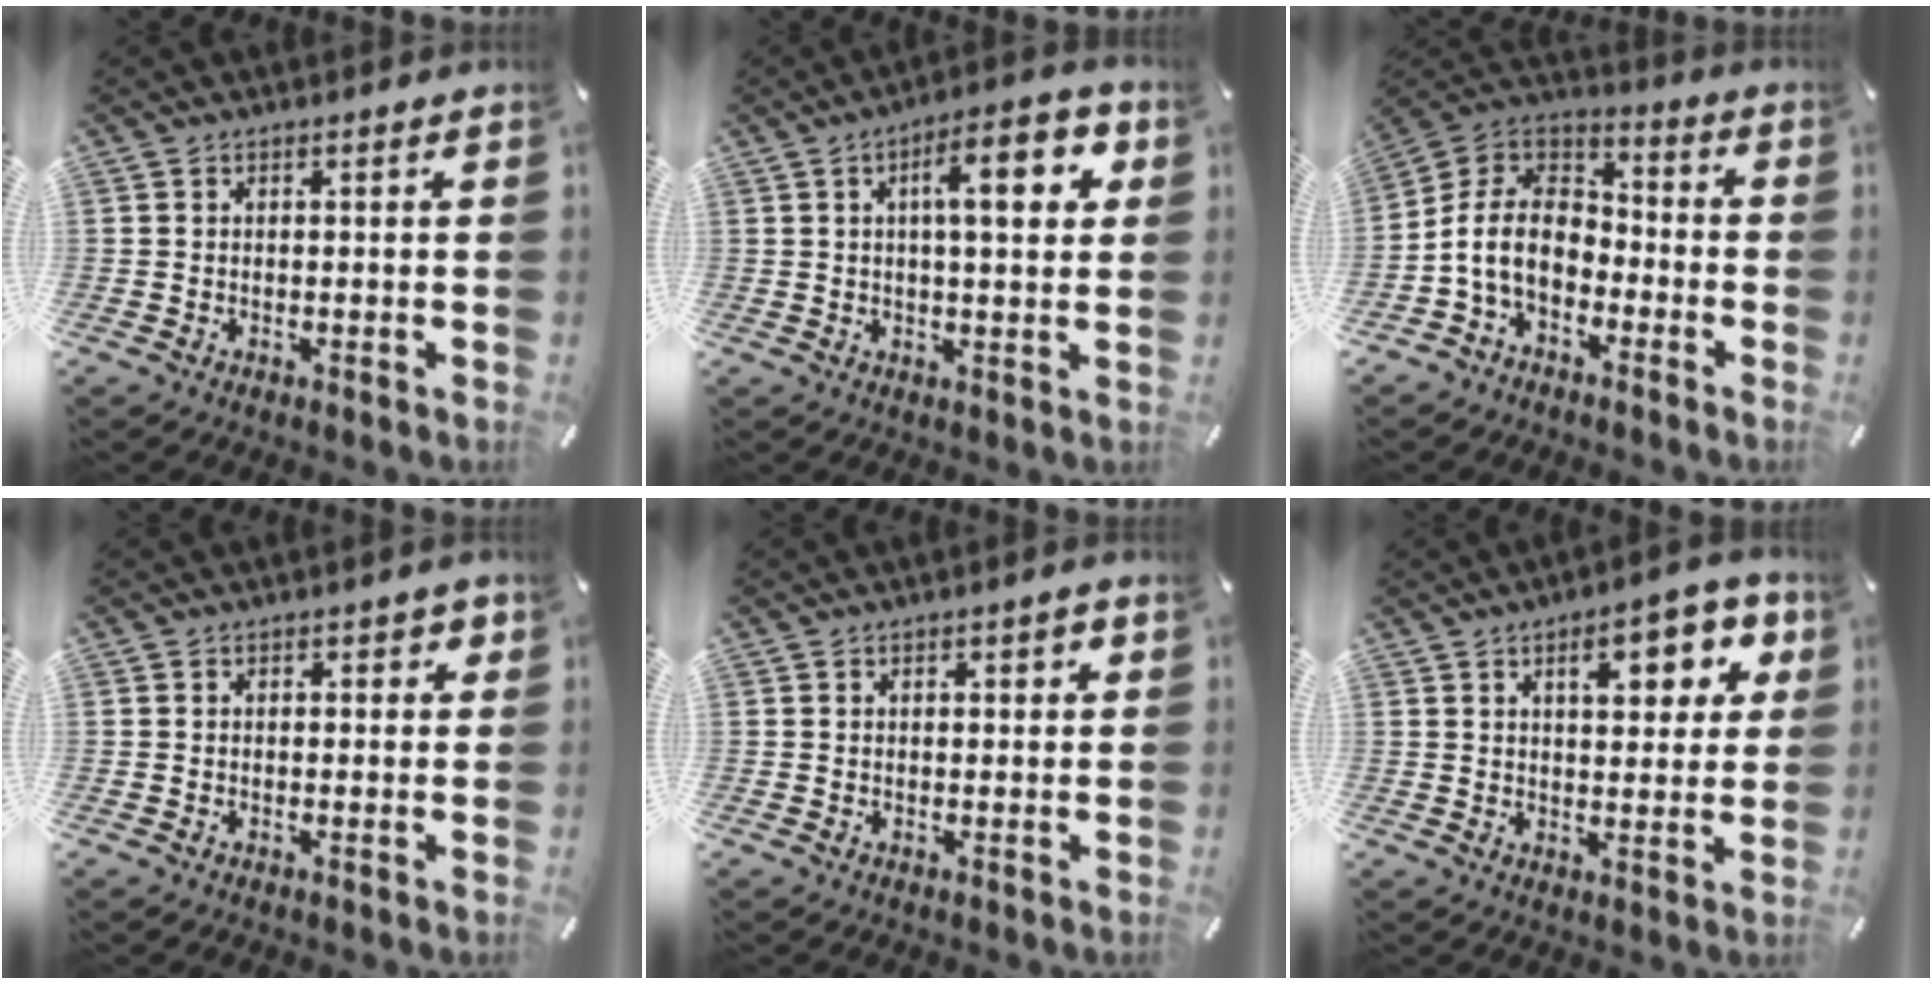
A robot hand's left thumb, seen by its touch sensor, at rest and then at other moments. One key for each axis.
{"total": 12.3, "fx": 4.0, "fy": 3.9, "fz": 11.0, "tx": -0.164, "ty": -0.002, "tz": 0.056}
{"total": 10.7, "fx": -4.4, "fy": 7.7, "fz": 6.0, "tx": -0.154, "ty": 0.018, "tz": -0.090}
{"total": 1.4, "fx": 0.2, "fy": 0.9, "fz": 1.0, "tx": -0.004, "ty": 0.000, "tz": -0.001}
{"total": 1.7, "fx": 0.5, "fy": 1.0, "fz": 1.4, "tx": -0.026, "ty": 0.007, "tz": 0.006}
{"total": 11.9, "fx": 5.3, "fy": 5.5, "fz": 9.1, "tx": -0.113, "ty": -0.014, "tz": 0.081}